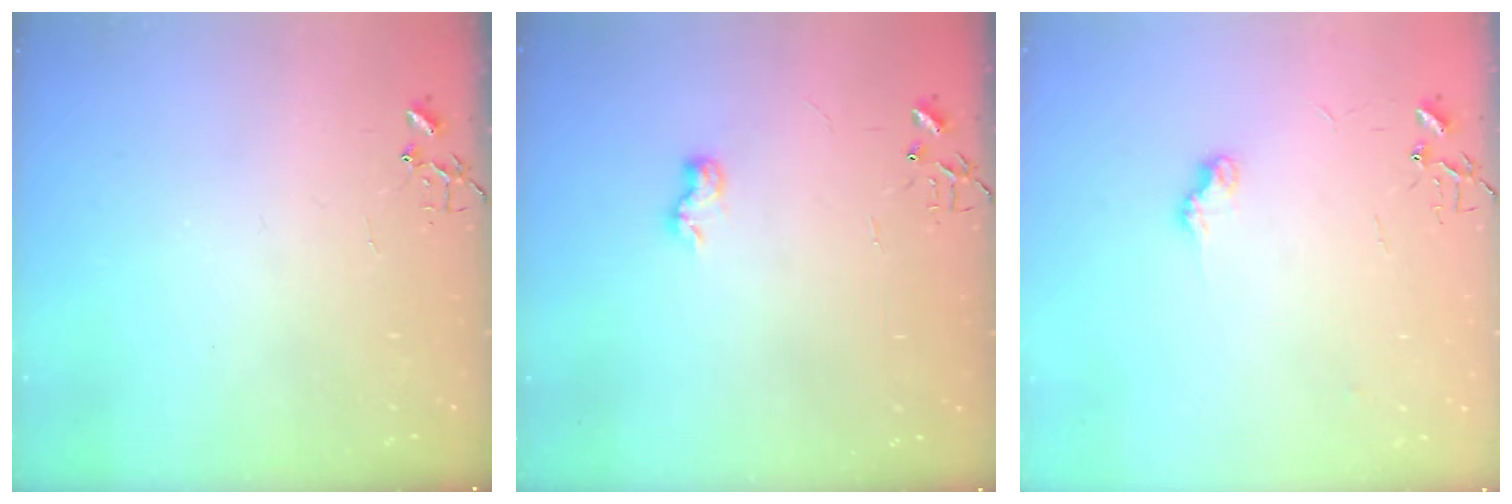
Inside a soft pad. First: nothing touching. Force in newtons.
{"total": 6.4, "press": 6.4, "slide": 0.3}
{"total": 7.1, "press": 7.1, "slide": 0.5}